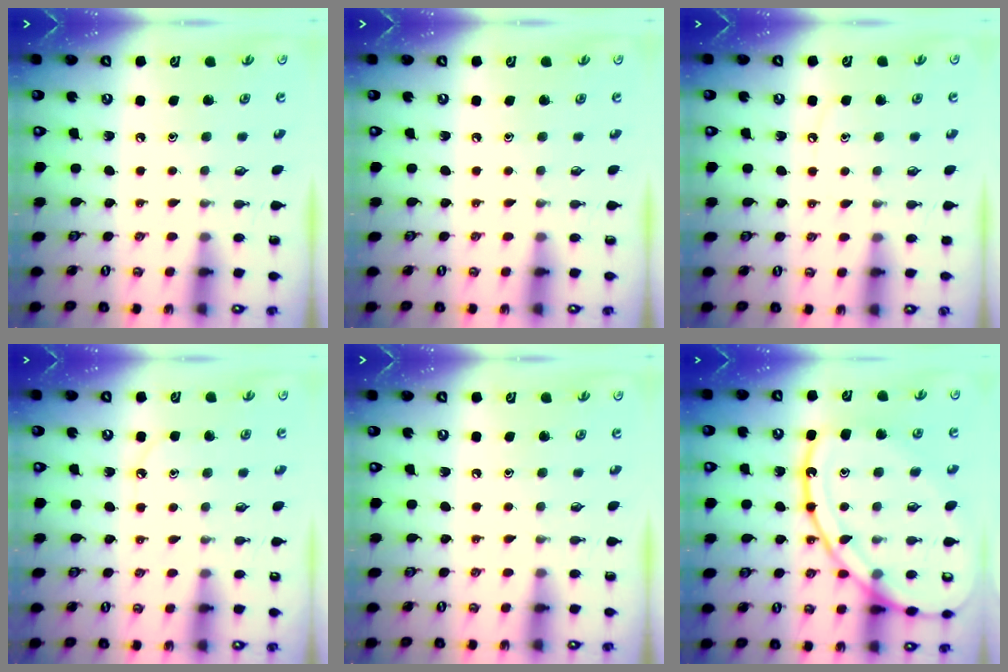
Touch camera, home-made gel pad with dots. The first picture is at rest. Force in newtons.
{"total": 0.0}
{"total": 4.8, "press": 4.7, "slide": 0.7}
{"total": 3.5, "press": 3.5, "slide": 0.5}
{"total": 0.0}
{"total": 20.3, "press": 20.2, "slide": 1.9}